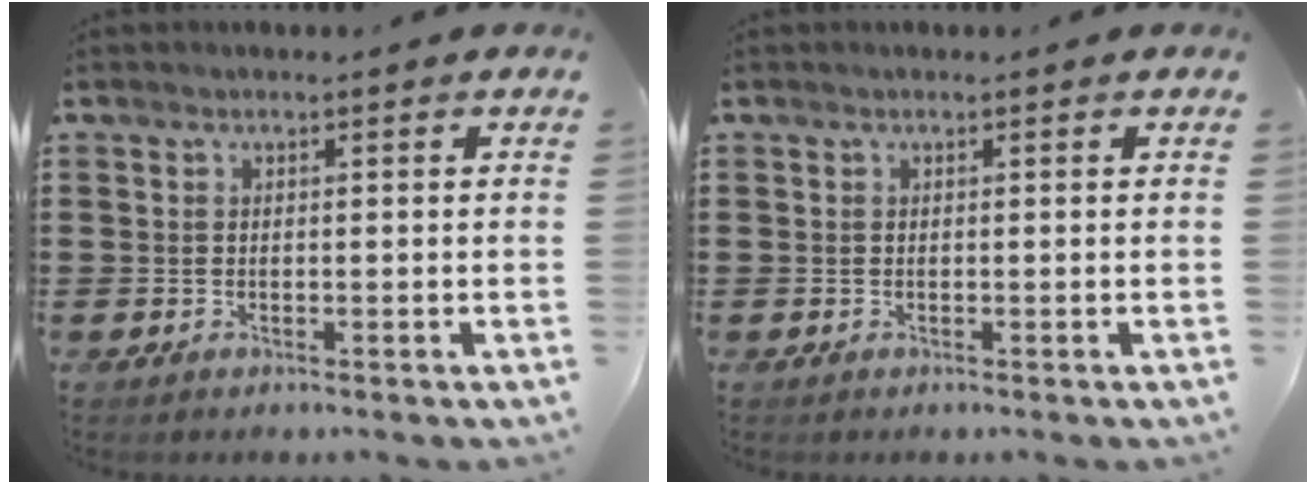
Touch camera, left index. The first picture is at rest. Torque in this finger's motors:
{"motor_torque": [0.00, 0.00, 0.00, 0.00]}